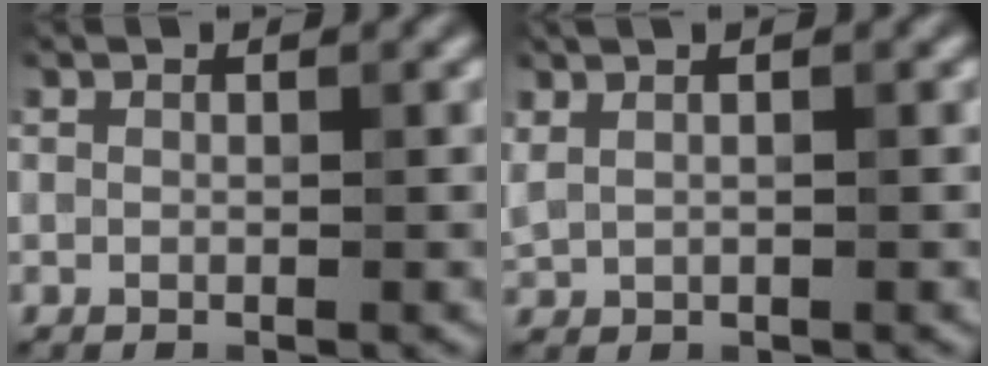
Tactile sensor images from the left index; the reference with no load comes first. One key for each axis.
{"total": 1.6, "fx": 1.1, "fy": 0.6, "fz": 1.1, "tx": -0.022, "ty": 0.001, "tz": 0.021}